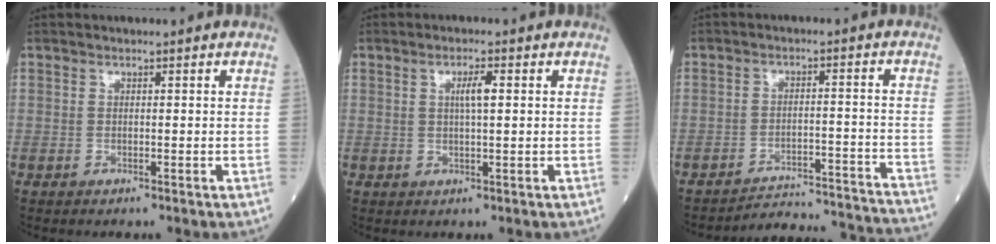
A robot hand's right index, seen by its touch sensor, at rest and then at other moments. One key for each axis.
{"total": 2.8, "fx": 0.7, "fy": 0.3, "fz": 2.7, "tx": -0.050, "ty": 0.002, "tz": 0.012}
{"total": 16.9, "fx": -16.8, "fy": -0.8, "fz": 1.8, "tx": -0.005, "ty": 0.008, "tz": -0.215}